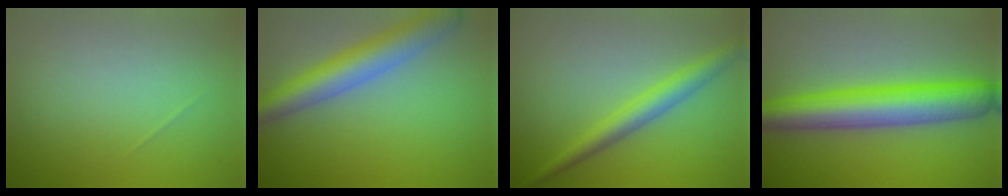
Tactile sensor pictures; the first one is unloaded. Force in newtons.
{"total": 5.6, "press": 5.6, "slide": 0.1}
{"total": 3.1, "press": 3.1, "slide": 0.1}
{"total": 8.0, "press": 8.0, "slide": 0.2}